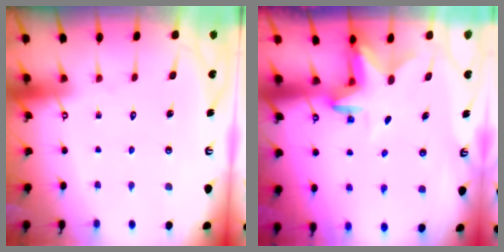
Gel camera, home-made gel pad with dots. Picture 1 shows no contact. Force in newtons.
{"total": 2.8, "press": 2.8, "slide": 0.6}